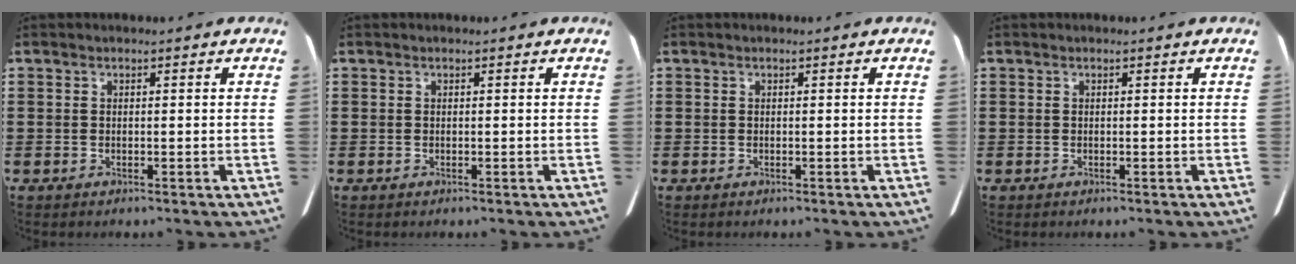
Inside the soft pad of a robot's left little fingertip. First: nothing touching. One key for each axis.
{"total": 0.0}
{"total": 0.0}
{"total": 0.0}